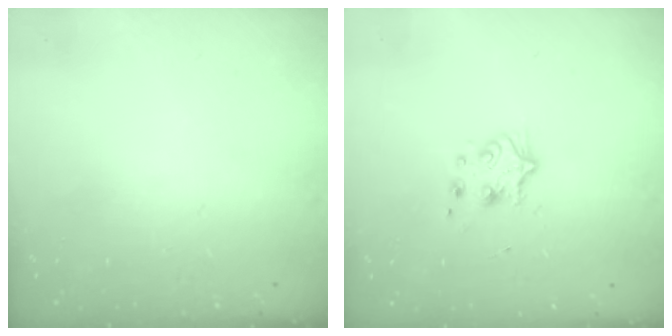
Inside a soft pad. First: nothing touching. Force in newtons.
{"total": 5.5, "press": 5.4, "slide": 0.7}